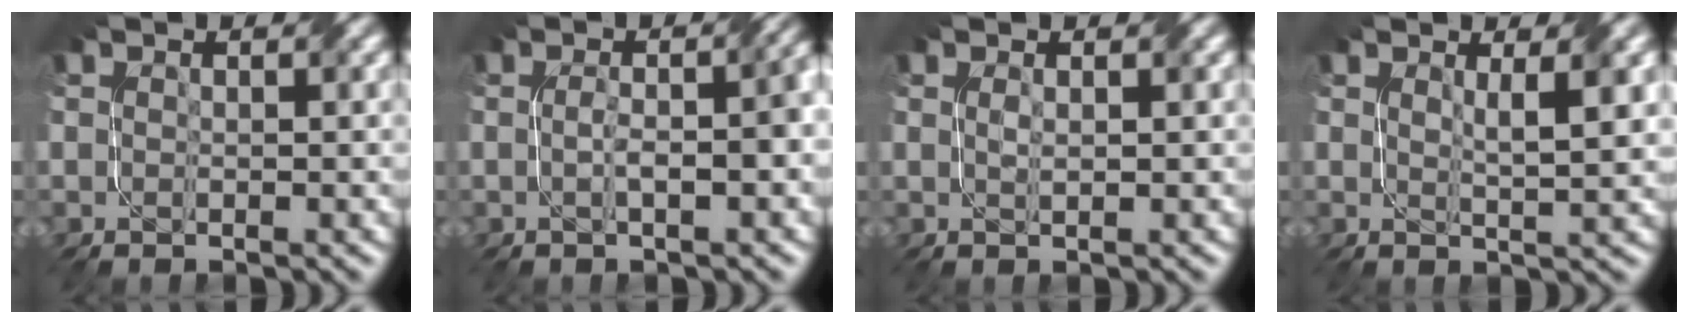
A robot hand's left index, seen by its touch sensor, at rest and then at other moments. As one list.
[{"total": 4.0, "force": [-0.3, 1.2, 3.9], "torque": [-0.042, 0.014, -0.008]}, {"total": 0.7, "force": [0.3, 0.1, 0.6], "torque": [-0.012, 0.001, 0.006]}, {"total": 2.8, "force": [1.1, 0.5, 2.5], "torque": [-0.031, -0.004, 0.017]}]